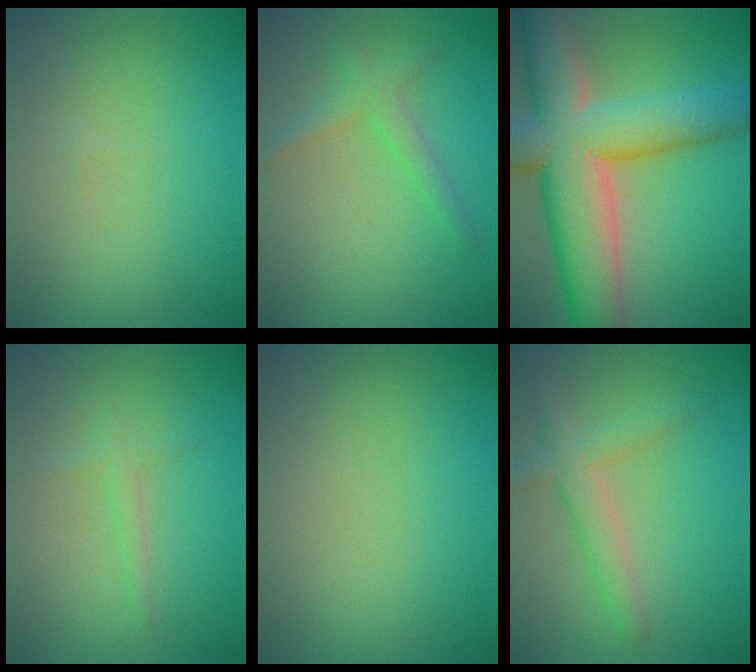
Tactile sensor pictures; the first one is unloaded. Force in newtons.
{"total": 2.2, "press": 2.2, "slide": 0.1}
{"total": 12.7, "press": 12.7, "slide": 0.7}
{"total": 1.2, "press": 1.2, "slide": 0.1}
{"total": 0.0}
{"total": 3.0, "press": 3.0, "slide": 0.1}